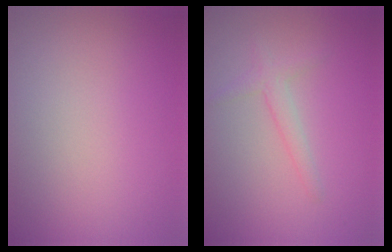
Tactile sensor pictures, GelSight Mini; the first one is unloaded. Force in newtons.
{"total": 1.6, "press": 1.6, "slide": 0.1}